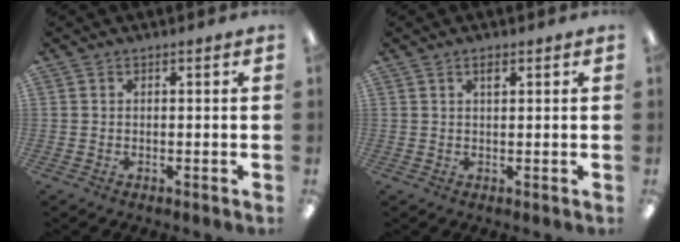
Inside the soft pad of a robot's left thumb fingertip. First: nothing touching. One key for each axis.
{"total": 1.8, "fx": 0.9, "fy": 0.8, "fz": 1.3, "tx": -0.029, "ty": 0.003, "tz": 0.016}